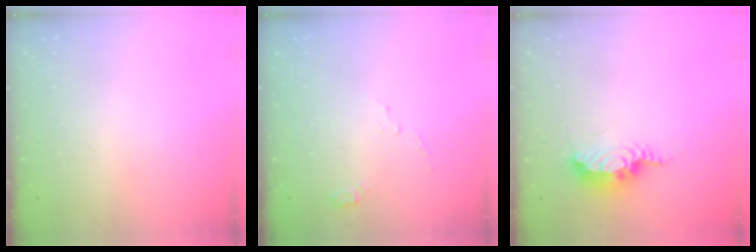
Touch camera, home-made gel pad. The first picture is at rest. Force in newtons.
{"total": 4.7, "press": 4.7, "slide": 0.5}
{"total": 14.3, "press": 9.4, "slide": 10.8}